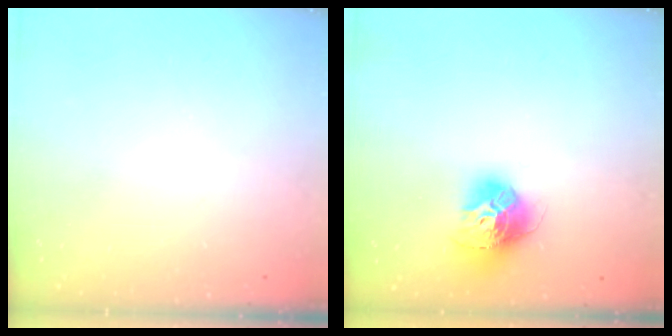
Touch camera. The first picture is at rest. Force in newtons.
{"total": 13.6, "press": 13.5, "slide": 1.4}